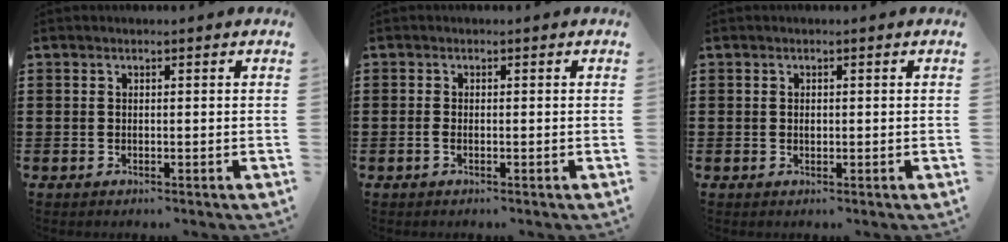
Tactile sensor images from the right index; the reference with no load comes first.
{"total": 0.9, "force": [-0.5, 0.0, 0.7], "torque": [-0.017, -0.008, -0.006]}
{"total": 0.7, "force": [0.0, 0.4, 0.6], "torque": [-0.013, 0.000, 0.000]}